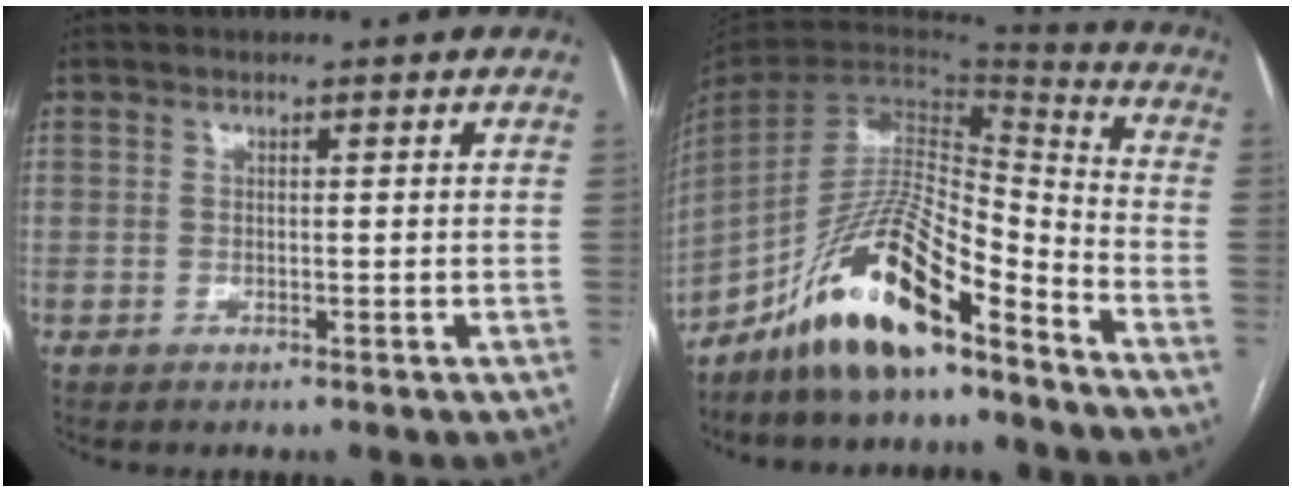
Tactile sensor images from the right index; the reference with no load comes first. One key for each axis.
{"total": 16.0, "fx": -11.8, "fy": 3.0, "fz": 10.4, "tx": -0.196, "ty": 0.016, "tz": -0.214}